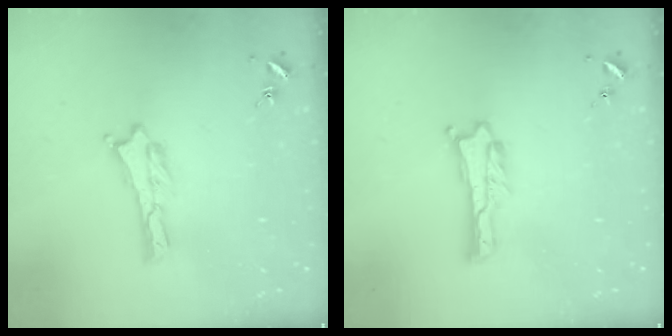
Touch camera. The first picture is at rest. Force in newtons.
{"total": 0.0}